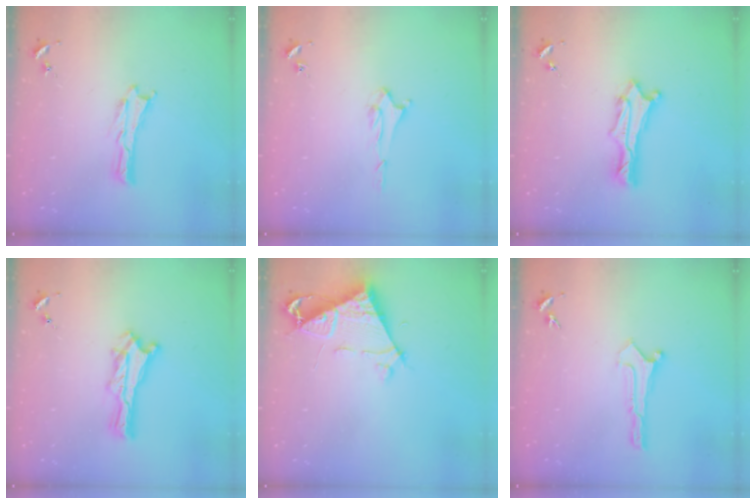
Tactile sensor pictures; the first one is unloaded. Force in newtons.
{"total": 1.7, "press": 1.6, "slide": 0.4}
{"total": 2.4, "press": 2.4, "slide": 0.3}
{"total": 1.4, "press": 1.4, "slide": 0.2}
{"total": 7.0, "press": 7.0, "slide": 0.5}
{"total": 0.0}